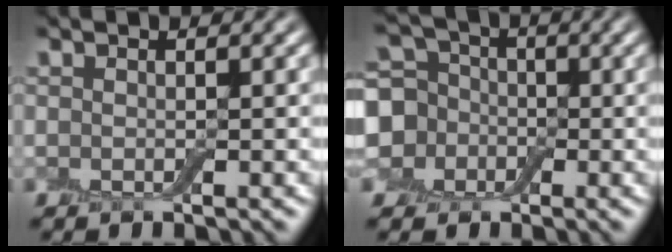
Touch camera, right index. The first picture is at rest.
{"total": 7.2, "force": [-0.3, 6.5, 3.1], "torque": [-0.073, 0.011, -0.040]}